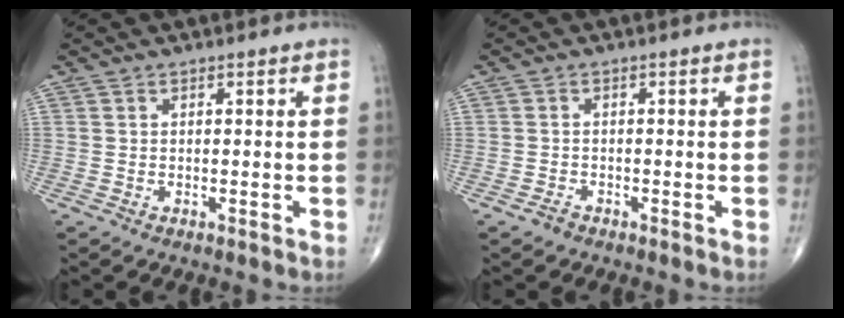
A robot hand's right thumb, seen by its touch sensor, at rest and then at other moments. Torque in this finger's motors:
{"motor_torque": [-0.09, 0.12, -0.18, -0.17, -0.01]}